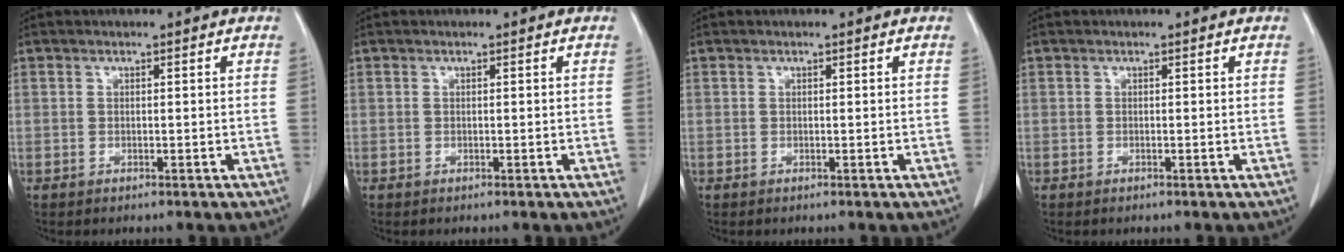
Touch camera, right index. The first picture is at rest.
{"total": 0.0}
{"total": 0.0}
{"total": 0.0}